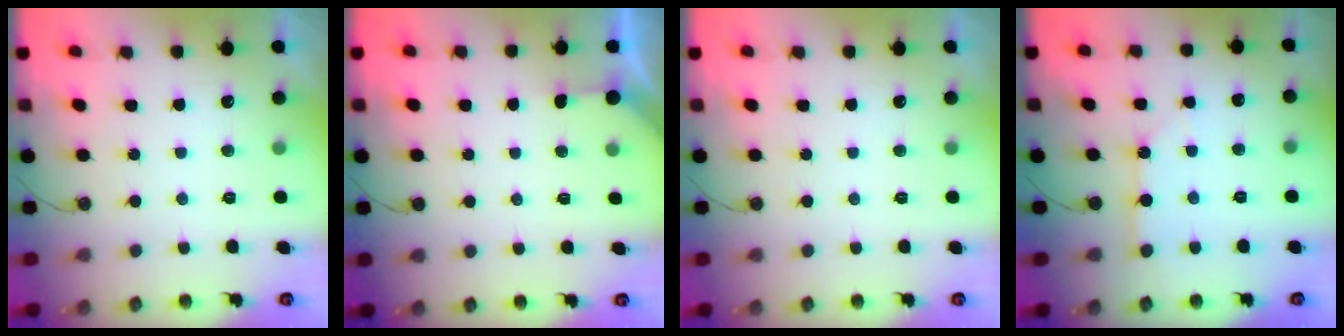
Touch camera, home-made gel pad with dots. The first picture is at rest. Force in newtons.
{"total": 2.4, "press": 2.4, "slide": 0.4}
{"total": 0.0}
{"total": 2.8, "press": 2.8, "slide": 0.3}